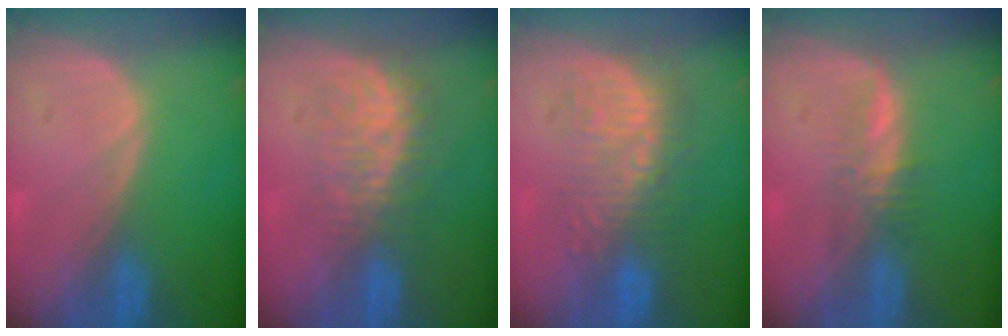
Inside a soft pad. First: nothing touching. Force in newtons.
{"total": 7.7, "press": 7.3, "slide": 2.7}
{"total": 8.8, "press": 8.6, "slide": 1.6}
{"total": 2.8, "press": 2.7, "slide": 0.5}